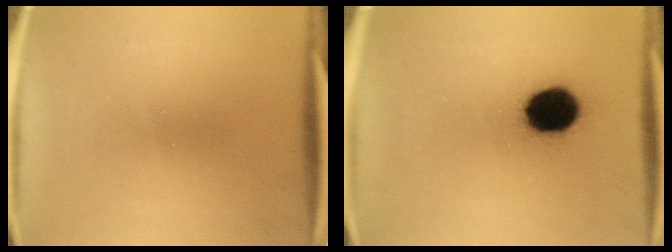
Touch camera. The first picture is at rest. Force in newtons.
{"total": 13.2}